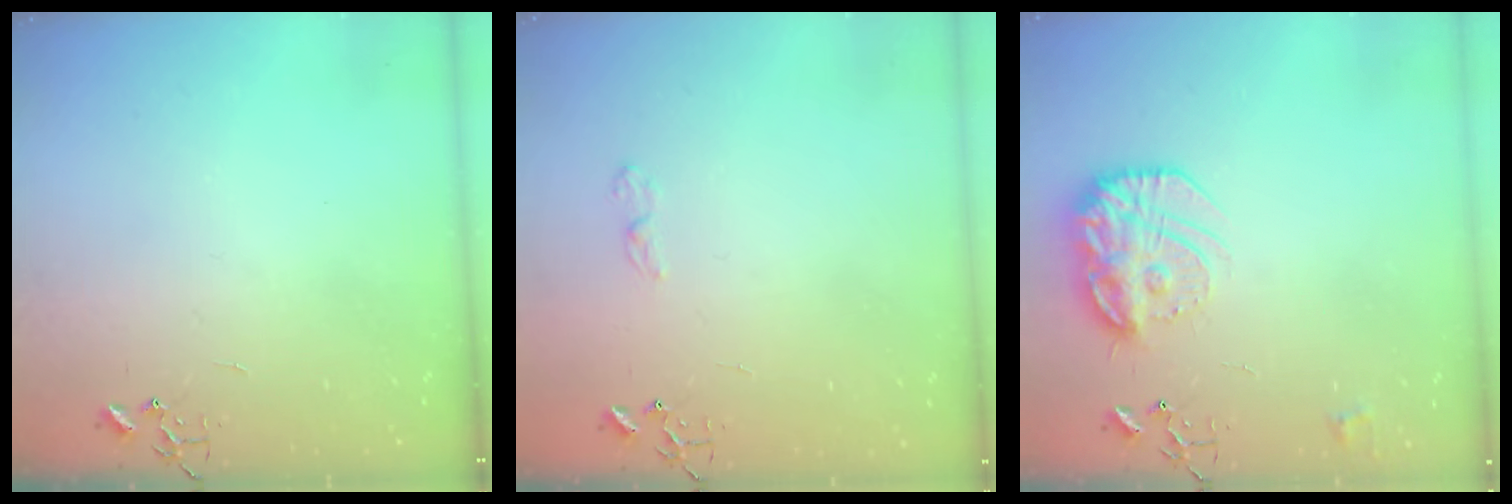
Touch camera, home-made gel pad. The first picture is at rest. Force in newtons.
{"total": 4.4, "press": 4.3, "slide": 0.7}
{"total": 17.4, "press": 17.3, "slide": 1.2}